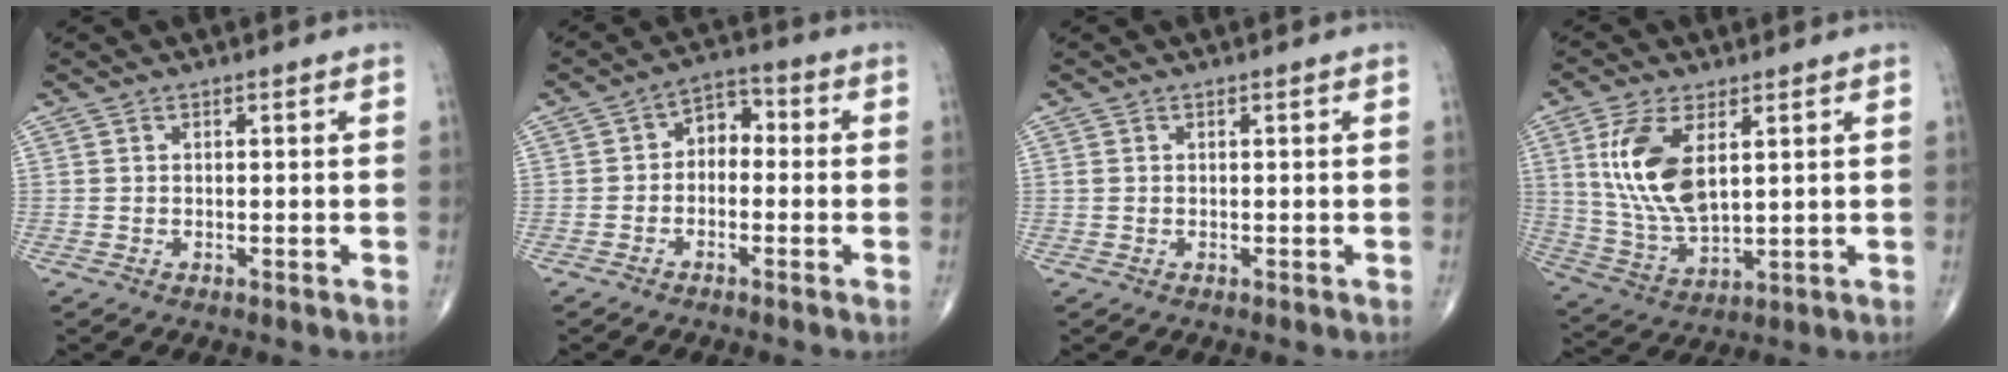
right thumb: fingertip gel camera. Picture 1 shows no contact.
{"total": 5.1, "force": [-0.7, 3.7, 3.5], "torque": [-0.029, 0.029, -0.028]}
{"total": 0.5, "force": [0.0, 0.4, 0.4], "torque": [-0.011, 0.003, 0.003]}
{"total": 13.3, "force": [3.9, 6.4, 11.0], "torque": [-0.223, -0.018, 0.086]}